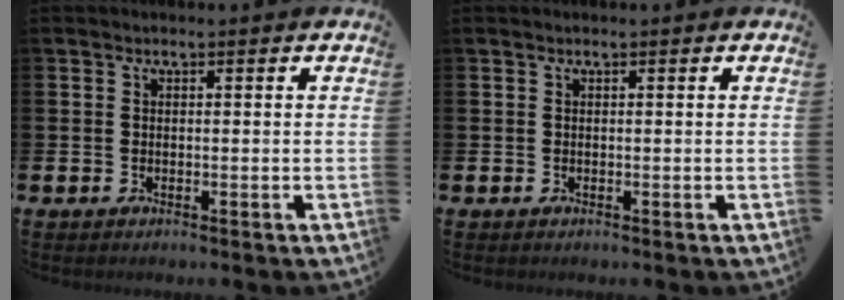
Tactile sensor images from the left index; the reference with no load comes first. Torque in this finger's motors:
{"motor_torque": [-0.01, 0.01, 0.00, 0.00]}